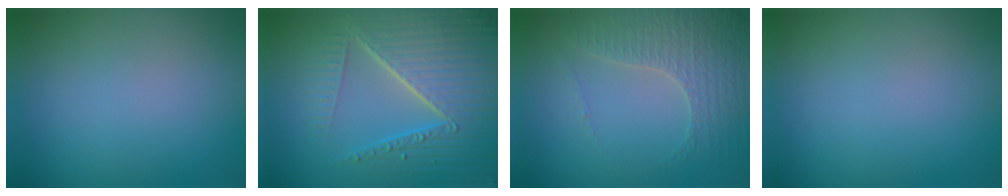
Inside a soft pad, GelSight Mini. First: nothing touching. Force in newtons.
{"total": 8.5, "press": 5.9, "slide": 6.1}
{"total": 3.4, "press": 3.4, "slide": 0.6}
{"total": 0.0}